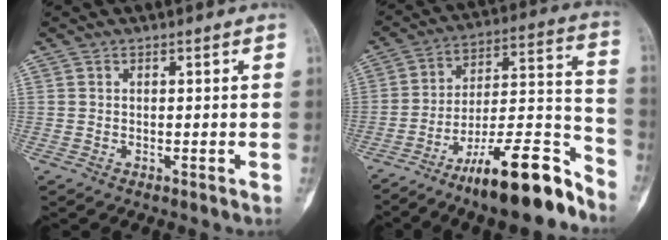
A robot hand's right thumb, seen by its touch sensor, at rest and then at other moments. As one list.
[{"total": 19.7, "force": [-13.8, 4.7, 13.2], "torque": [-0.191, 0.105, -0.227]}]